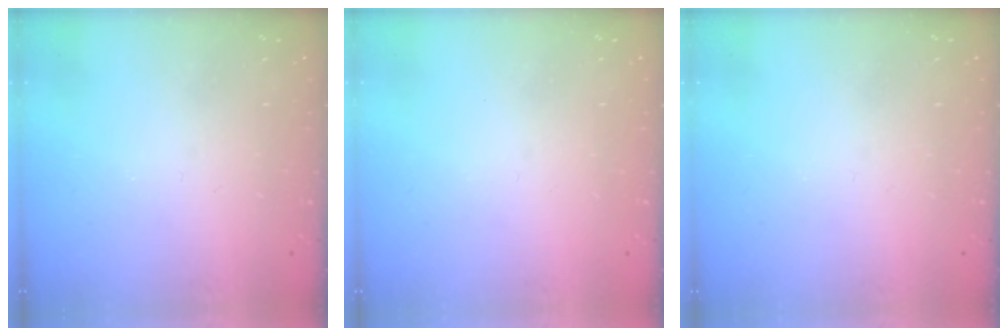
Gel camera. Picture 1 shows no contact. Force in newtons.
{"total": 0.0}
{"total": 0.0}